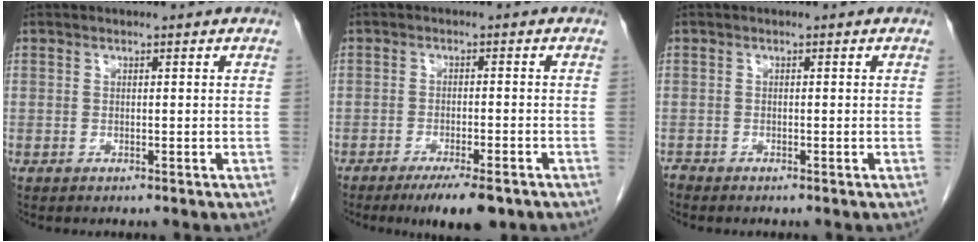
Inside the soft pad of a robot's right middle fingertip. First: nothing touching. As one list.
[{"total": 7.0, "force": [-5.0, 1.3, 4.8], "torque": [-0.067, -0.013, -0.071]}, {"total": 0.5, "force": [-0.5, 0.0, -0.1], "torque": [-0.002, -0.004, -0.013]}]